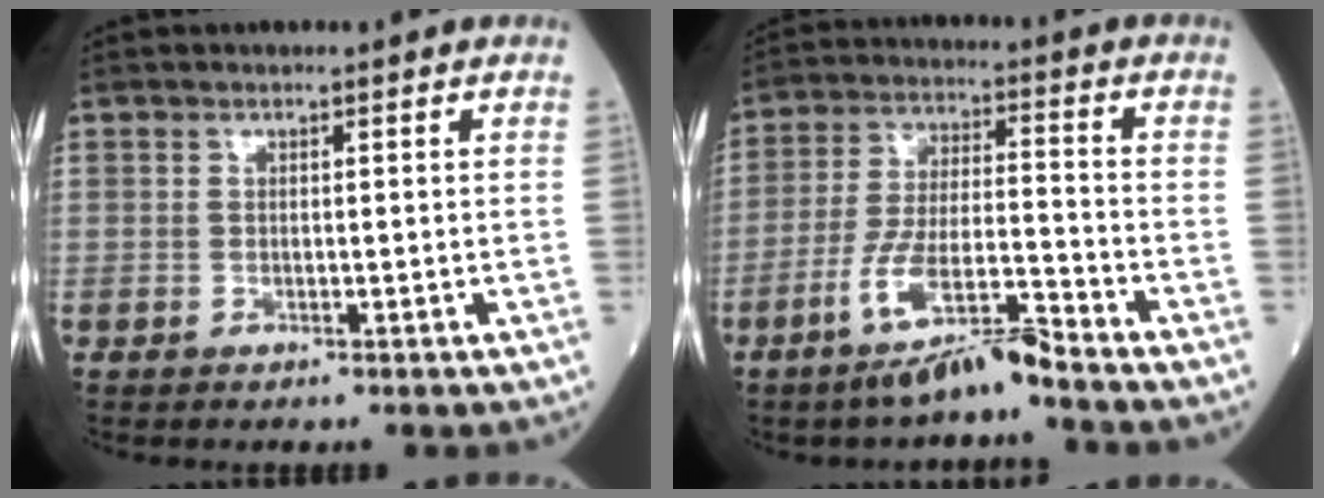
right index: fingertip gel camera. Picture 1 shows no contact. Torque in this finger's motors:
{"motor_torque": [0.27, -0.29, 0.18, 0.11]}